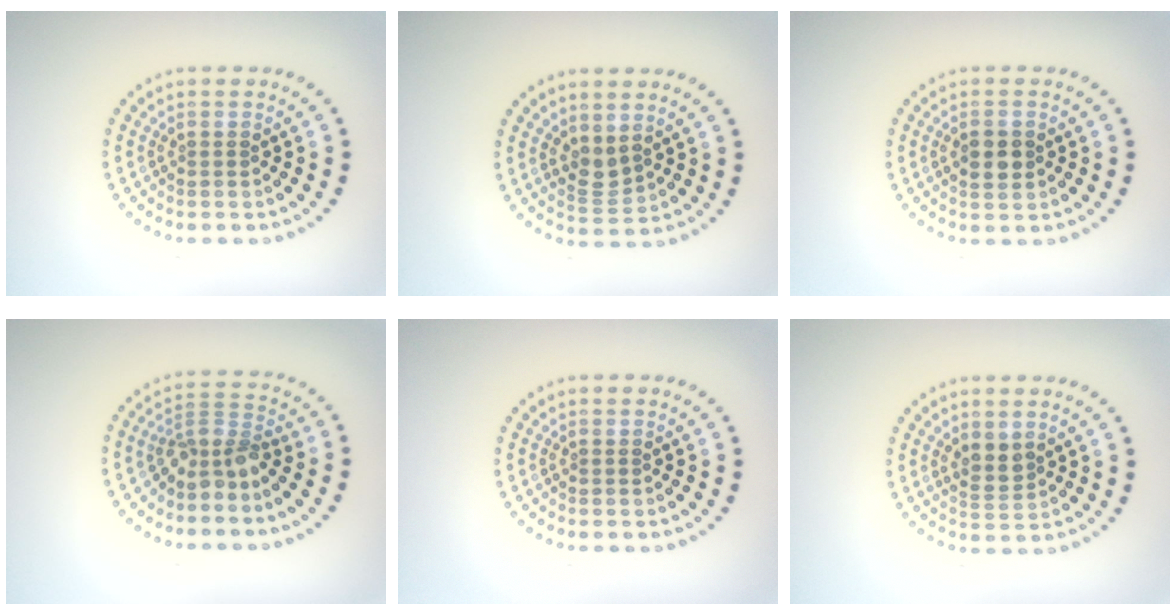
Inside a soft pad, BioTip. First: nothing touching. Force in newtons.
{"total": 1.8, "press": 1.5, "slide": 1.0}
{"total": 2.3, "press": 2.3, "slide": 0.1}
{"total": 3.0, "press": 2.2, "slide": 2.1}
{"total": 0.0}
{"total": 1.9, "press": 1.6, "slide": 1.0}